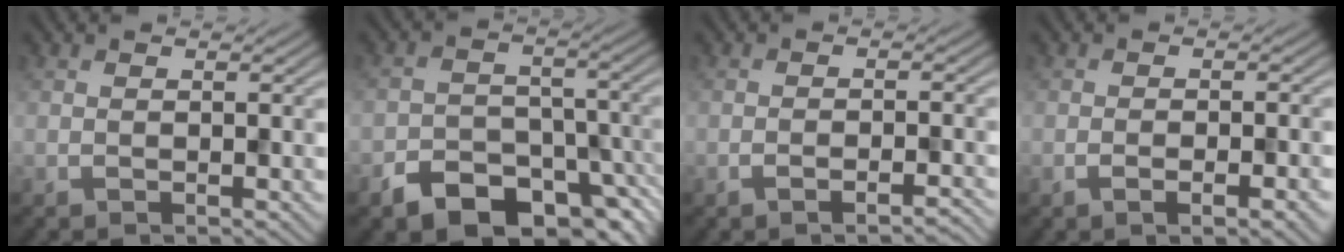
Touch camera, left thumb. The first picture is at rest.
{"total": 9.6, "force": [-6.7, 5.3, 4.3], "torque": [-0.068, -0.014, -0.110]}
{"total": 2.0, "force": [-1.6, 0.1, 1.2], "torque": [-0.023, 0.005, -0.029]}
{"total": 3.3, "force": [-1.8, 0.6, 2.7], "torque": [-0.048, -0.002, -0.029]}